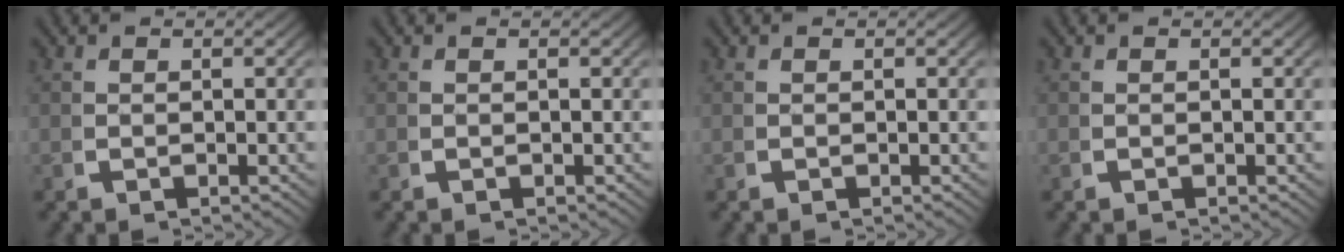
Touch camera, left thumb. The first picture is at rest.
{"total": 0.0}
{"total": 0.0}
{"total": 0.0}